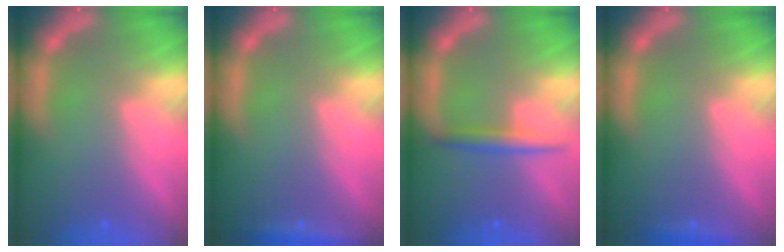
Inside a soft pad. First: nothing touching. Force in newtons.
{"total": 1.9}
{"total": 2.5}
{"total": 0.9}